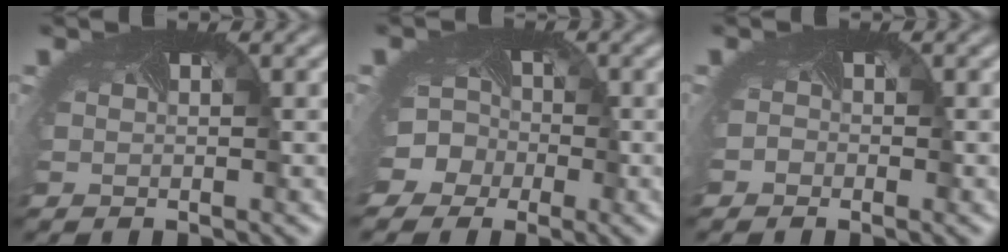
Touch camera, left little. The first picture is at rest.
{"total": 8.0, "force": [-2.7, 7.0, 2.7], "torque": [-0.061, -0.017, -0.058]}
{"total": 0.8, "force": [-0.5, 0.6, -0.1], "torque": [0.005, -0.006, -0.011]}